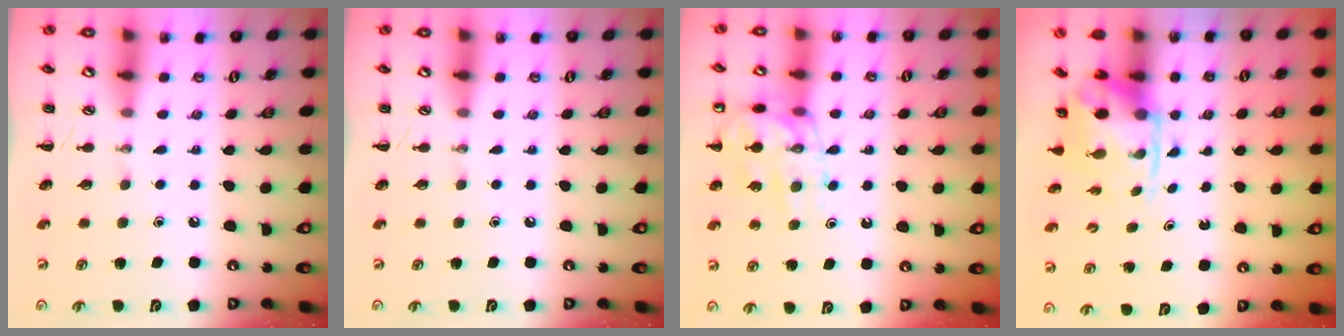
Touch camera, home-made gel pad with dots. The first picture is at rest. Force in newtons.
{"total": 0.0}
{"total": 14.0, "press": 13.9, "slide": 1.6}
{"total": 3.8, "press": 3.7, "slide": 0.8}